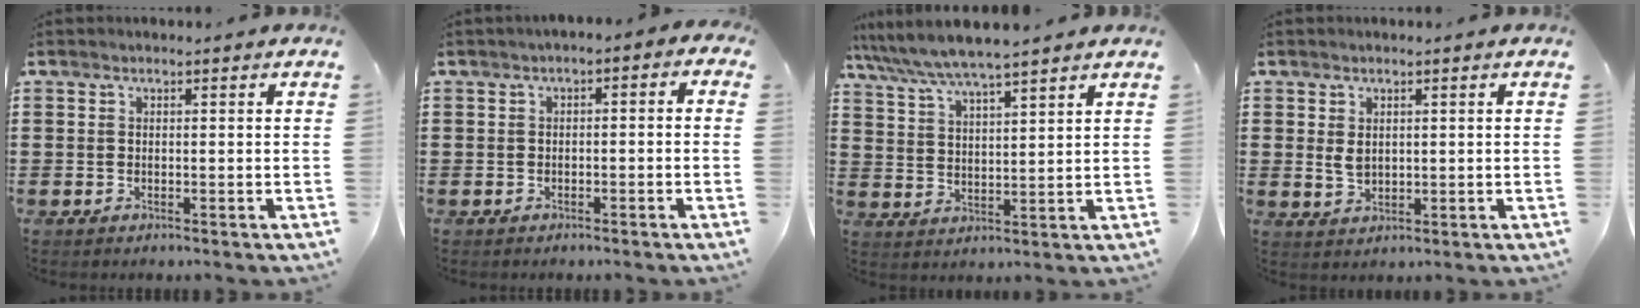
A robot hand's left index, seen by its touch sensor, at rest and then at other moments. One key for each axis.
{"total": 2.1, "fx": -1.9, "fy": 0.7, "fz": 0.4, "tx": -0.013, "ty": 0.005, "tz": -0.044}
{"total": 5.9, "fx": 5.3, "fy": 0.2, "fz": 2.5, "tx": -0.067, "ty": -0.022, "tz": 0.092}
{"total": 2.4, "fx": 0.6, "fy": 1.6, "fz": 1.6, "tx": -0.035, "ty": 0.005, "tz": 0.012}